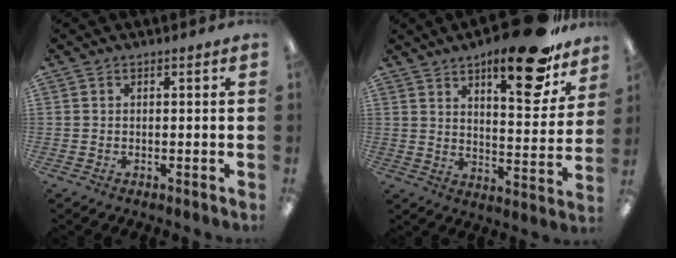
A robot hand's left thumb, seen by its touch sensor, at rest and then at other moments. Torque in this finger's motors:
{"motor_torque": [0.36, 0.50, 1.26, -1.51, 0.30]}